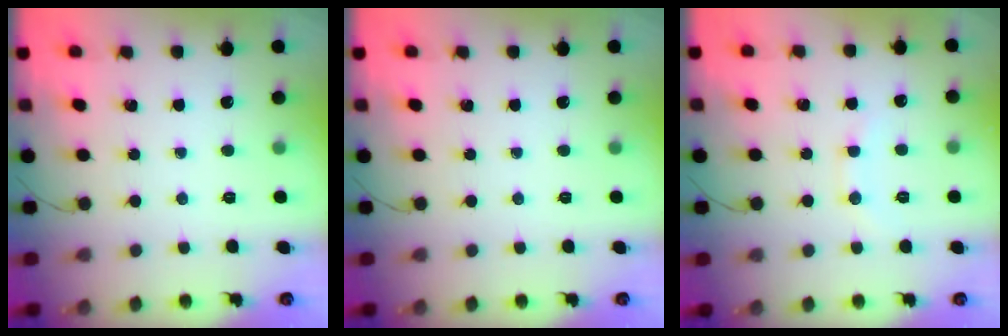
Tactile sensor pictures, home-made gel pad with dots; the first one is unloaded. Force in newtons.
{"total": 0.0}
{"total": 6.3, "press": 6.2, "slide": 1.0}